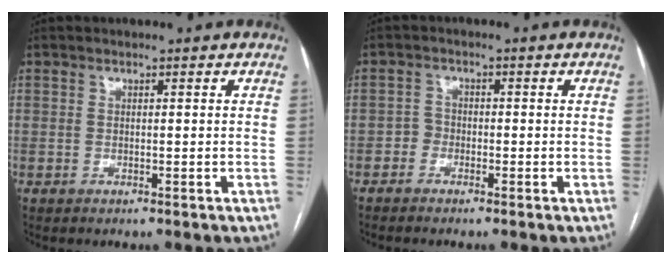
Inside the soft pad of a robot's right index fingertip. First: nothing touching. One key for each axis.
{"total": 1.6, "fx": -1.0, "fy": 1.2, "fz": 0.3, "tx": 0.001, "ty": 0.008, "tz": -0.023}